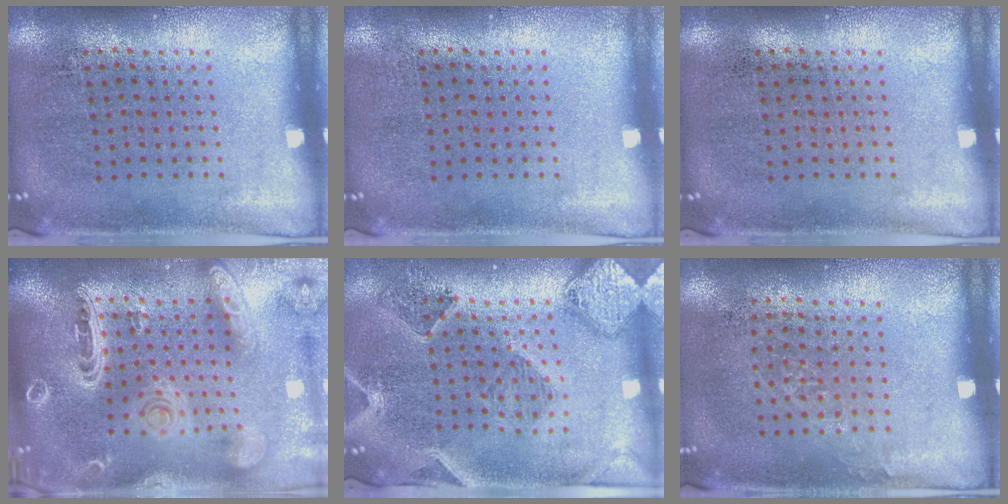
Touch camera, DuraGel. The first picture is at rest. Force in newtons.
{"total": 0.0}
{"total": 0.0}
{"total": 3.4, "press": 2.7, "slide": 2.1}
{"total": 1.4, "press": 1.4, "slide": 0.4}
{"total": 0.9, "press": 0.7, "slide": 0.5}